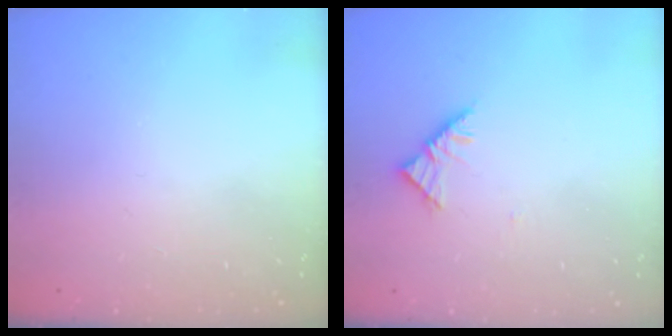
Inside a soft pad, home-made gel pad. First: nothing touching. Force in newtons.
{"total": 4.5, "press": 4.3, "slide": 1.0}